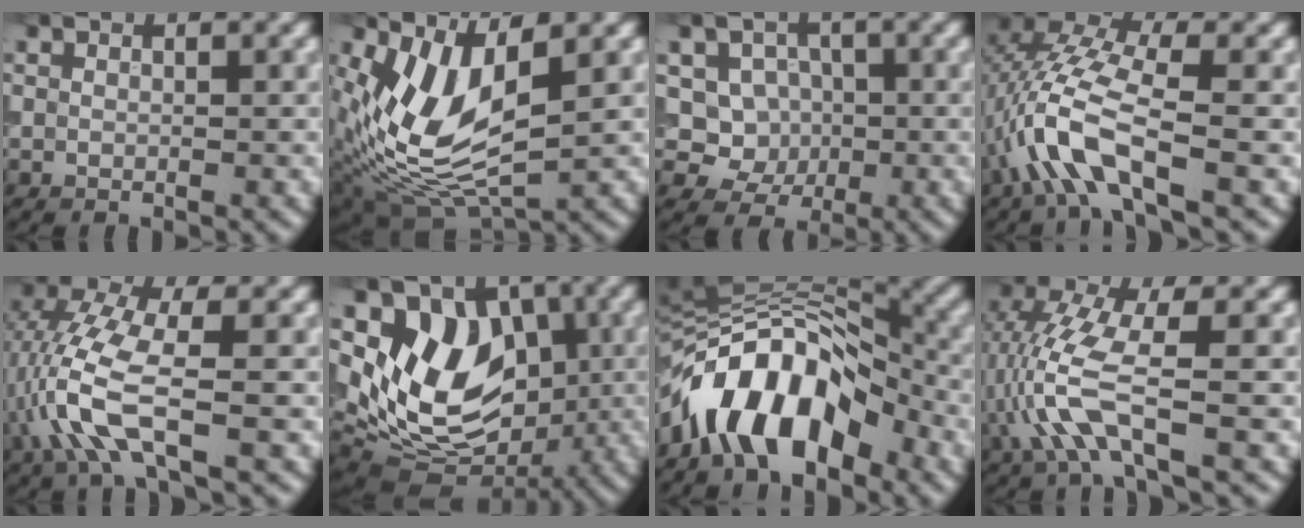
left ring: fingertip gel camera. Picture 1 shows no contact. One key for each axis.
{"total": 9.1, "fx": 1.5, "fy": 4.2, "fz": 7.9, "tx": -0.177, "ty": -0.012, "tz": 0.029}
{"total": 4.1, "fx": 0.1, "fy": 3.8, "fz": 1.6, "tx": -0.008, "ty": -0.002, "tz": -0.017}
{"total": 7.1, "fx": -2.3, "fy": 2.4, "fz": 6.2, "tx": -0.141, "ty": 0.014, "tz": -0.052}
{"total": 6.6, "fx": -1.4, "fy": 2.4, "fz": 6.0, "tx": -0.145, "ty": 0.006, "tz": -0.031}
{"total": 10.3, "fx": 1.6, "fy": 7.6, "fz": 6.8, "tx": -0.100, "ty": -0.007, "tz": 0.029}
{"total": 10.7, "fx": -5.2, "fy": 5.3, "fz": 7.7, "tx": -0.120, "ty": 0.022, "tz": -0.099}
{"total": 6.2, "fx": -1.3, "fy": 1.8, "fz": 5.8, "tx": -0.143, "ty": 0.005, "tz": -0.026}